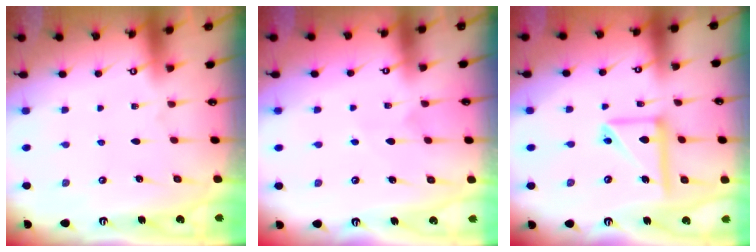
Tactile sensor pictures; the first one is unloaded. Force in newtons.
{"total": 4.6, "press": 4.5, "slide": 0.9}
{"total": 13.2, "press": 13.1, "slide": 1.6}